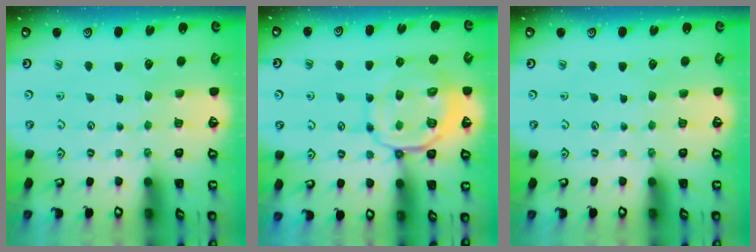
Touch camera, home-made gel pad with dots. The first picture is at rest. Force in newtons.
{"total": 12.1, "press": 12.0, "slide": 1.6}
{"total": 0.0}